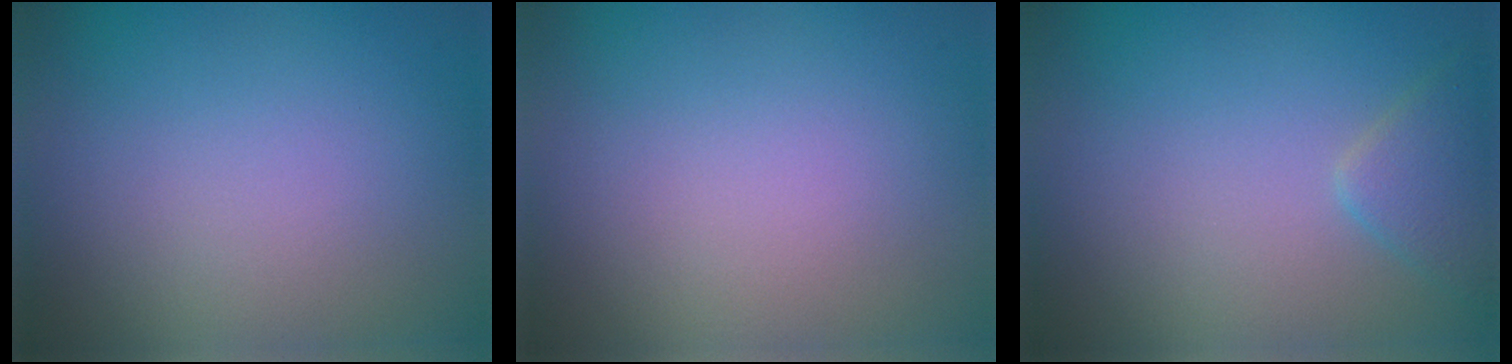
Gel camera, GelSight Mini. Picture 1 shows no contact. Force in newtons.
{"total": 0.0}
{"total": 2.3, "press": 2.3, "slide": 0.2}